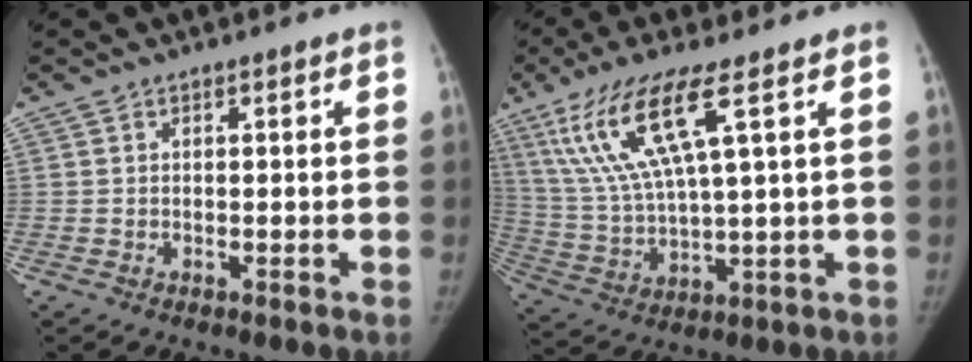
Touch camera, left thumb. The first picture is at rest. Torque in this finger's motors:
{"motor_torque": [0.15, 0.22, 1.62, -1.16, 0.15]}